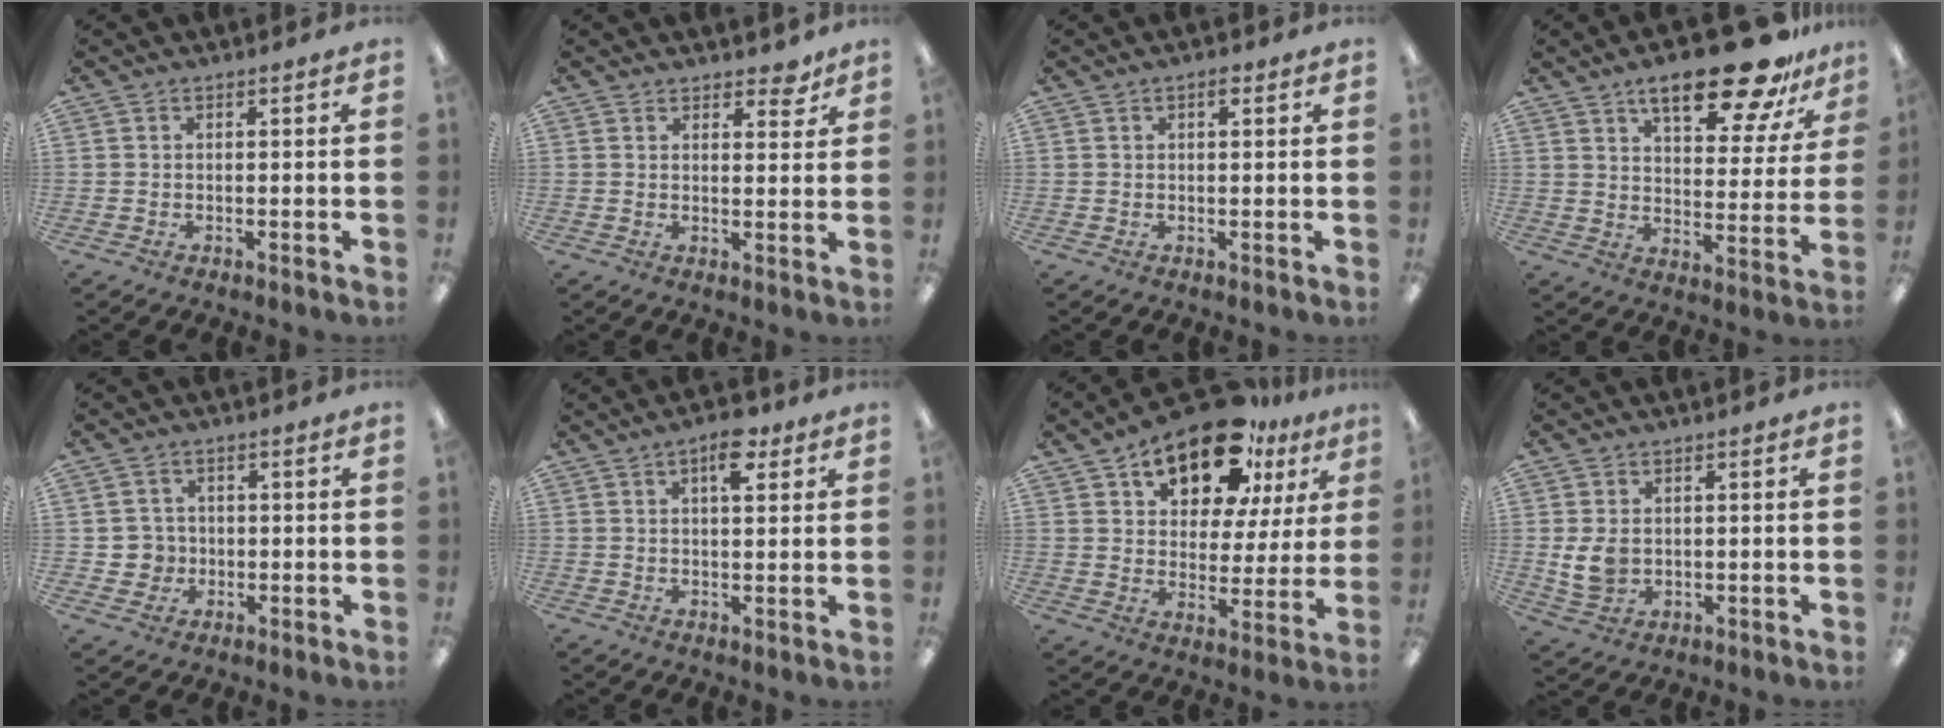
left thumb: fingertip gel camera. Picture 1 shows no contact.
{"total": 4.4, "force": [3.6, 2.0, 1.6], "torque": [-0.007, -0.020, 0.060]}
{"total": 1.8, "force": [0.9, 0.8, 1.4], "torque": [-0.014, -0.003, 0.012]}
{"total": 19.0, "force": [13.1, 6.9, 11.9], "torque": [-0.169, -0.075, 0.212]}
{"total": 4.4, "force": [-0.3, 4.4, 0.4], "torque": [-0.010, 0.009, -0.006]}
{"total": 7.4, "force": [3.9, 3.3, 5.4], "torque": [-0.074, -0.009, 0.060]}
{"total": 18.0, "force": [12.5, 8.3, 9.9], "torque": [-0.161, -0.066, 0.214]}
{"total": 5.9, "force": [0.6, 4.7, 3.5], "torque": [-0.079, 0.001, 0.010]}